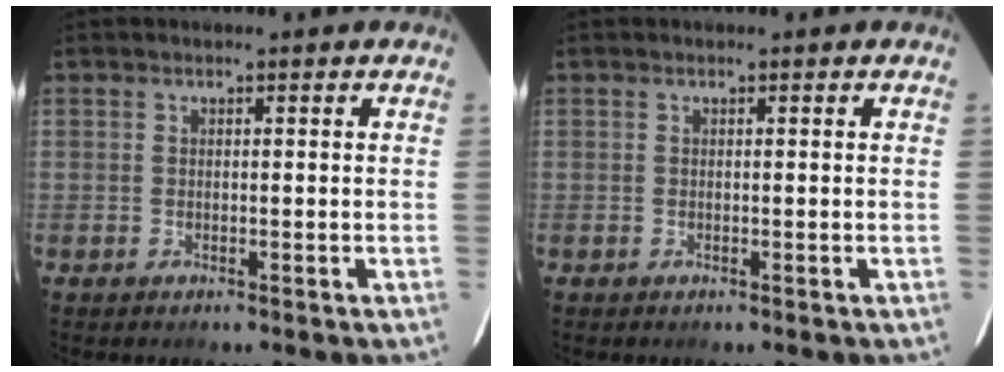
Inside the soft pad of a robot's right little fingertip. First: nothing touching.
{"total": 0.0}